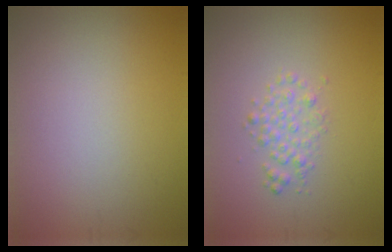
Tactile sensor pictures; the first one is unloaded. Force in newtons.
{"total": 1.7, "press": 1.7, "slide": 0.0}